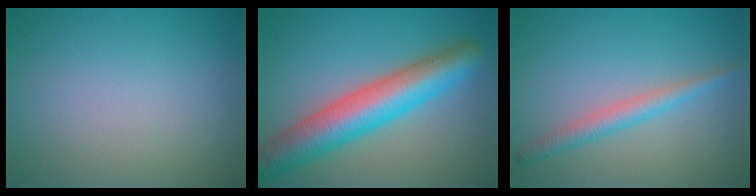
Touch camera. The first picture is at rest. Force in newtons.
{"total": 8.7, "press": 8.7, "slide": 0.3}
{"total": 2.4, "press": 2.4, "slide": 0.0}